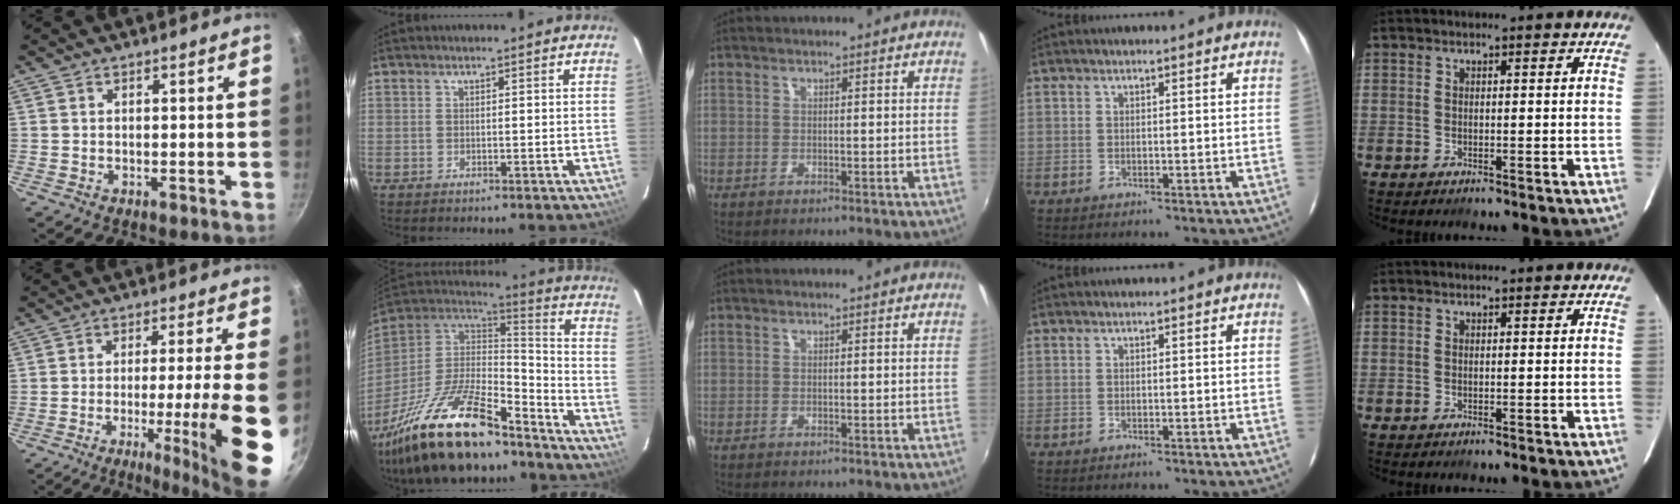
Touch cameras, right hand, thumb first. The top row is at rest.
{"thumb": {"total": 15.1, "force": [-4.3, 0.3, 14.5], "torque": [-0.214, 0.004, -0.058]}, "index": {"total": 27.3, "force": [-19.2, 9.1, 17.1], "torque": [-0.336, -0.030, -0.321]}}